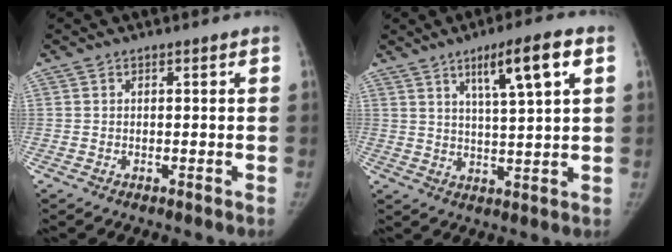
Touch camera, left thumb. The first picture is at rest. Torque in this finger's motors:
{"motor_torque": [0.76, 0.45, 0.70, -0.75, 0.24]}